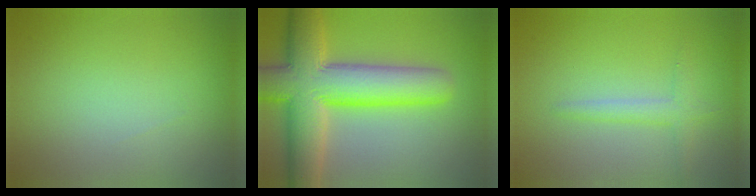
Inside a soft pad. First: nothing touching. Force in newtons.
{"total": 11.2, "press": 11.2, "slide": 0.5}
{"total": 1.7, "press": 1.7, "slide": 0.1}